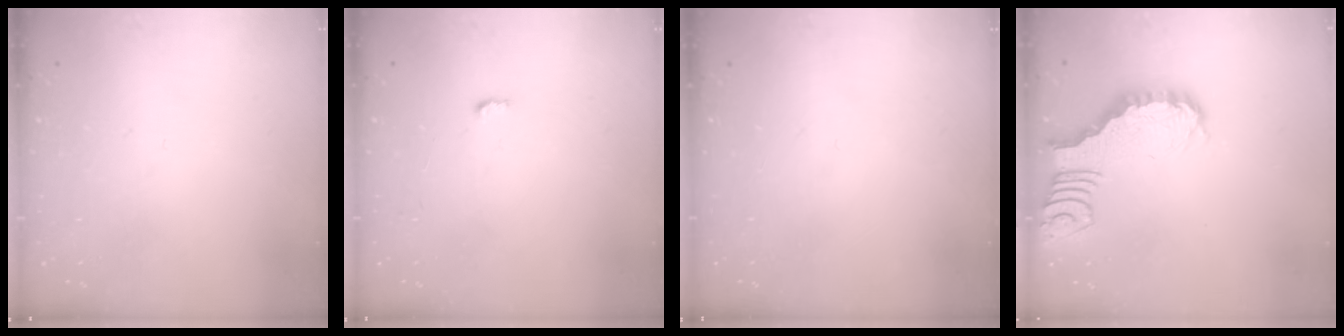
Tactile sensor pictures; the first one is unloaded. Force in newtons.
{"total": 3.2, "press": 3.2, "slide": 0.2}
{"total": 0.0}
{"total": 2.5, "press": 2.4, "slide": 0.5}